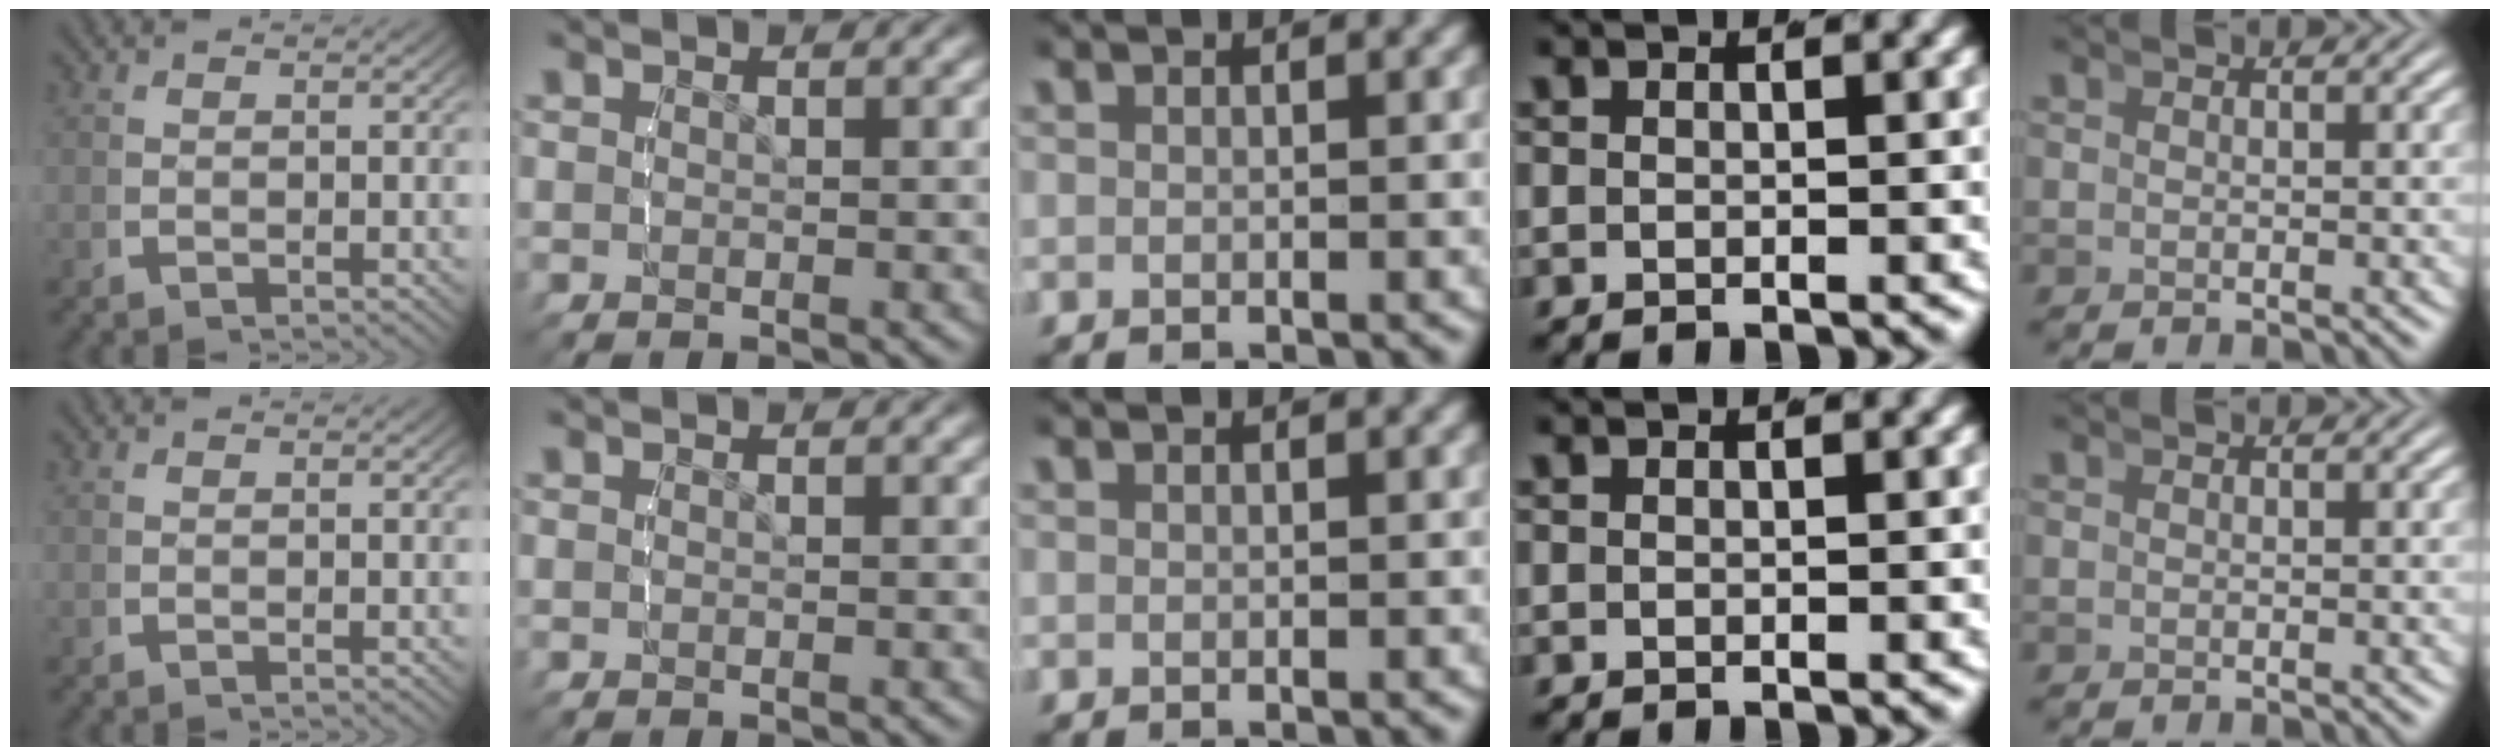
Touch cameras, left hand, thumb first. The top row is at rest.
{}